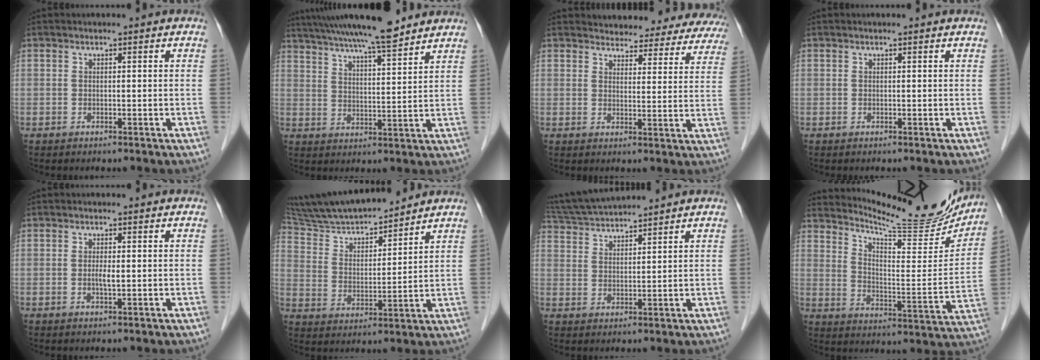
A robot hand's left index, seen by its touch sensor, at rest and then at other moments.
{"total": 15.7, "force": [13.7, 0.8, 7.5], "torque": [-0.130, 0.022, 0.212]}
{"total": 19.6, "force": [18.2, 5.8, 4.1], "torque": [-0.029, -0.035, 0.188]}
{"total": 0.0}
{"total": 1.4, "force": [-0.1, 0.2, 1.3], "torque": [-0.029, -0.001, -0.002]}
{"total": 14.9, "force": [13.8, 1.7, 5.3], "torque": [-0.100, 0.011, 0.249]}
{"total": 8.6, "force": [8.2, -0.2, 2.5], "torque": [-0.056, 0.027, 0.148]}
{"total": 17.5, "force": [16.9, 1.7, 4.3], "torque": [-0.072, -0.065, 0.226]}